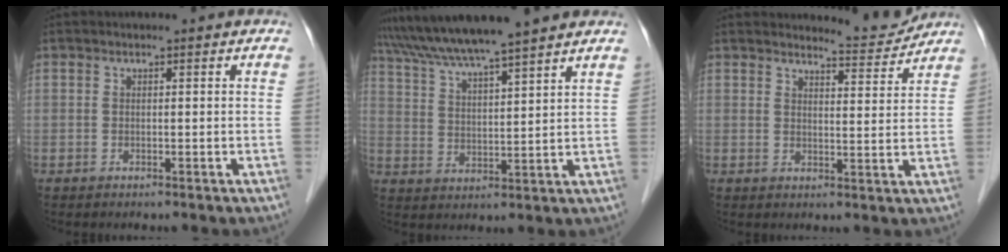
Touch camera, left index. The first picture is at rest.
{"total": 13.4, "force": [11.8, -0.6, 6.5], "torque": [-0.121, 0.026, 0.191]}
{"total": 4.6, "force": [4.6, -0.1, -0.5], "torque": [-0.004, -0.020, 0.059]}